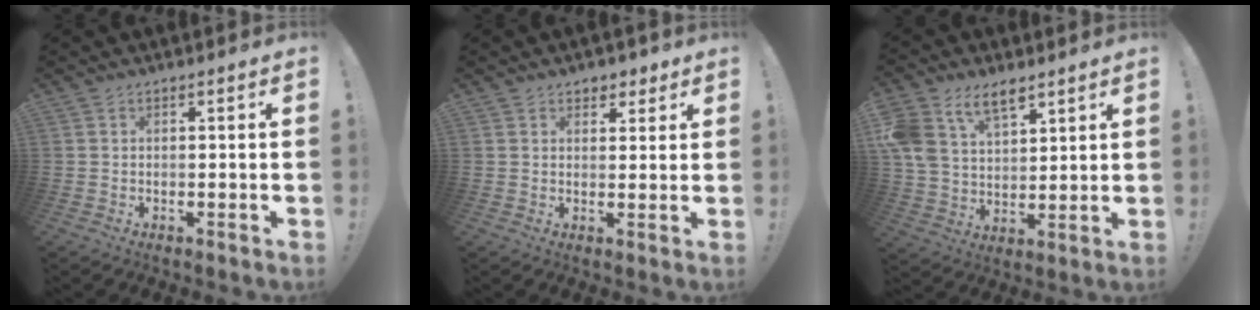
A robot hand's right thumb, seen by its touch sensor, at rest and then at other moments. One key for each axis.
{"total": 3.8, "fx": 2.5, "fy": 2.8, "fz": 0.8, "tx": 0.008, "ty": -0.011, "tz": 0.041}
{"total": 12.9, "fx": 8.2, "fy": 7.6, "fz": 6.5, "tx": -0.121, "ty": -0.039, "tz": 0.160}